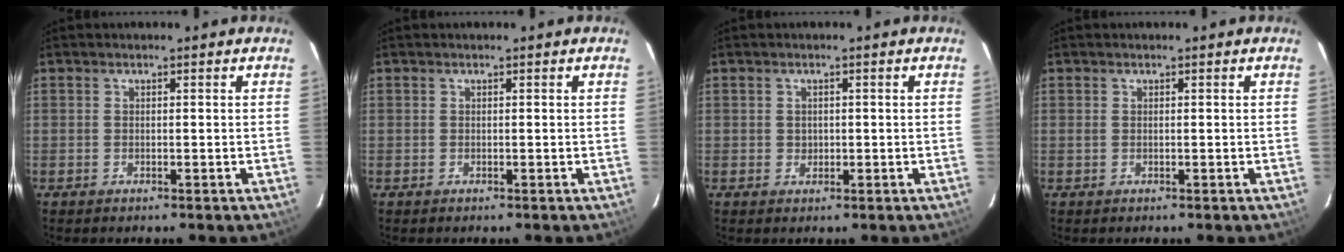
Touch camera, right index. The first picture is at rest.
{"total": 0.0}
{"total": 1.3, "force": [0.0, 1.3, 0.2], "torque": [0.001, 0.003, 0.002]}
{"total": 0.0}